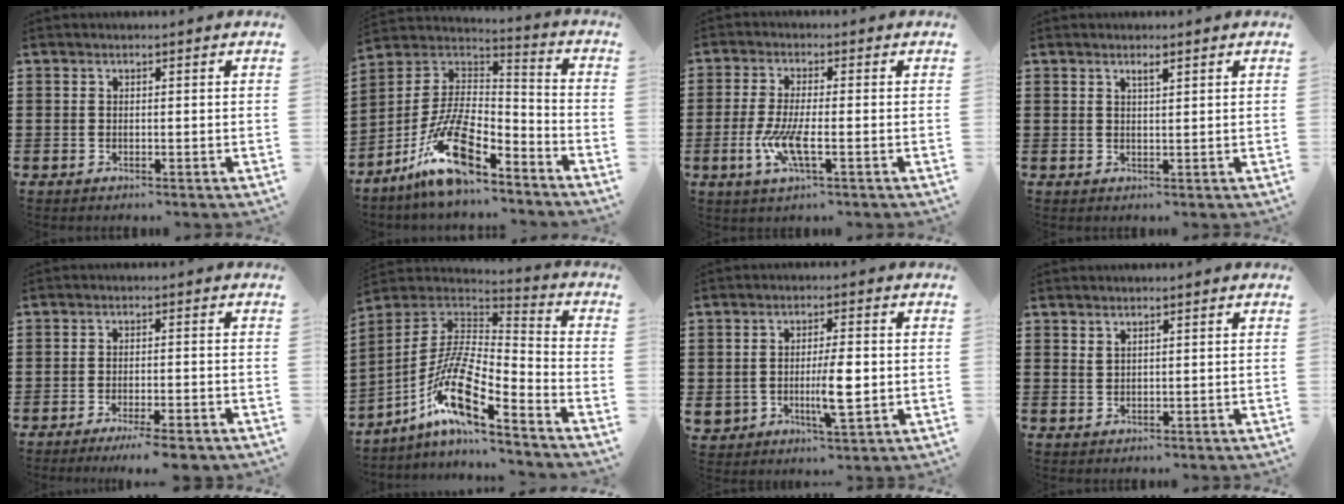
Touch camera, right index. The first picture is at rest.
{"total": 14.4, "force": [-8.8, 5.0, 10.2], "torque": [-0.214, 0.023, -0.163]}
{"total": 6.4, "force": [-1.9, 1.2, 6.0], "torque": [-0.135, -0.019, -0.039]}
{"total": 1.3, "force": [0.8, 0.2, 0.9], "torque": [-0.018, 0.002, 0.013]}
{"total": 3.4, "force": [-2.8, -0.2, 1.9], "torque": [-0.031, -0.004, -0.052]}
{"total": 13.1, "force": [-7.5, 2.7, 10.3], "torque": [-0.227, -0.010, -0.155]}
{"total": 6.4, "force": [-0.7, 2.1, 6.0], "torque": [-0.117, -0.002, -0.014]}
{"total": 1.2, "force": [1.1, 0.3, 0.5], "torque": [-0.013, 0.001, 0.020]}